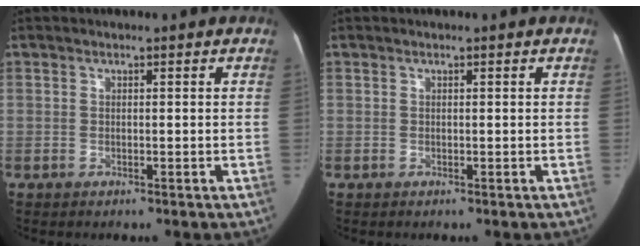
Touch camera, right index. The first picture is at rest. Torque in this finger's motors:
{"motor_torque": [-0.04, 0.12, 0.00, 0.01]}